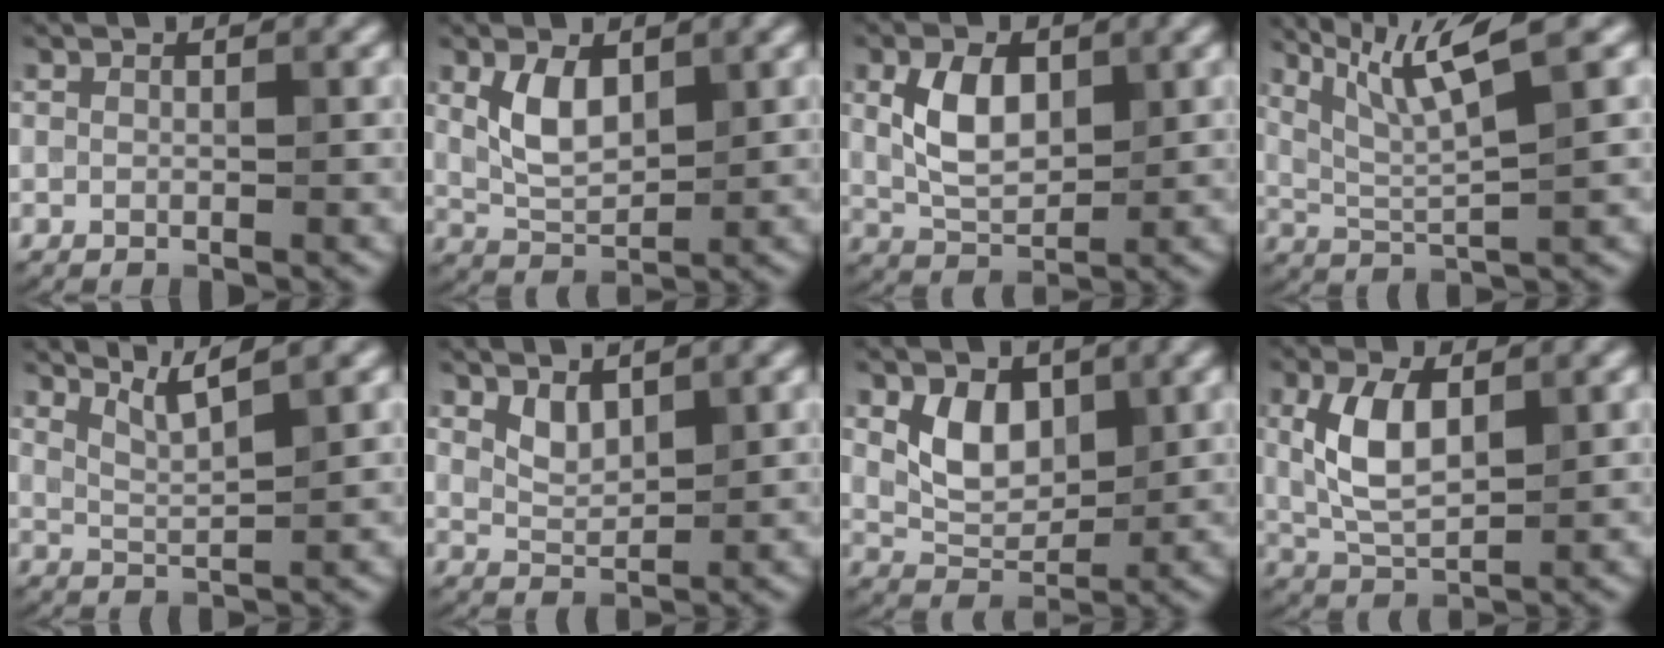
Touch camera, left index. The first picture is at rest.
{"total": 3.7, "force": [1.1, 2.0, 2.9], "torque": [-0.064, -0.004, 0.025]}
{"total": 4.7, "force": [0.9, 2.8, 3.7], "torque": [-0.083, 0.000, 0.018]}
{"total": 6.4, "force": [3.5, 1.0, 5.3], "torque": [-0.104, 0.009, 0.070]}
{"total": 3.3, "force": [2.6, 0.3, 2.0], "torque": [-0.034, 0.002, 0.052]}
{"total": 1.9, "force": [1.2, 0.9, 1.2], "torque": [-0.027, -0.008, 0.027]}
{"total": 3.9, "force": [1.2, 2.6, 2.7], "torque": [-0.053, -0.009, 0.023]}
{"total": 5.0, "force": [0.9, 2.5, 4.3], "torque": [-0.096, 0.002, 0.020]}